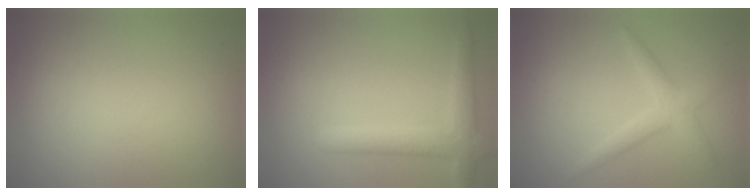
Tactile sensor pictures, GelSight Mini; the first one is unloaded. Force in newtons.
{"total": 3.0, "press": 3.0, "slide": 0.2}
{"total": 2.2, "press": 2.2, "slide": 0.1}